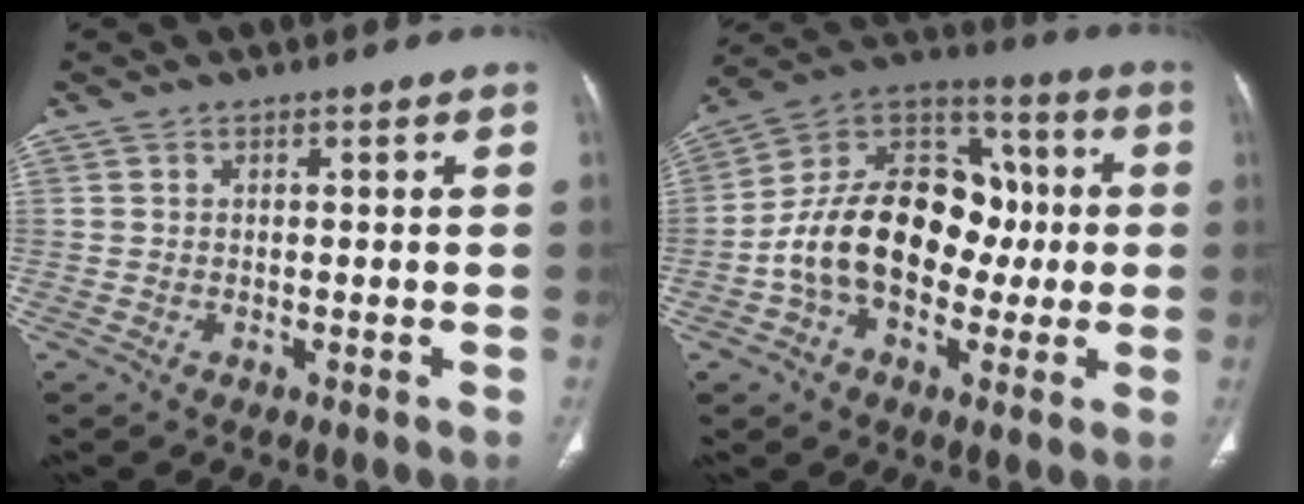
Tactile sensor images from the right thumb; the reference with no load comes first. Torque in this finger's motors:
{"motor_torque": [2.39, 2.62, 1.90, -0.85, 0.21]}